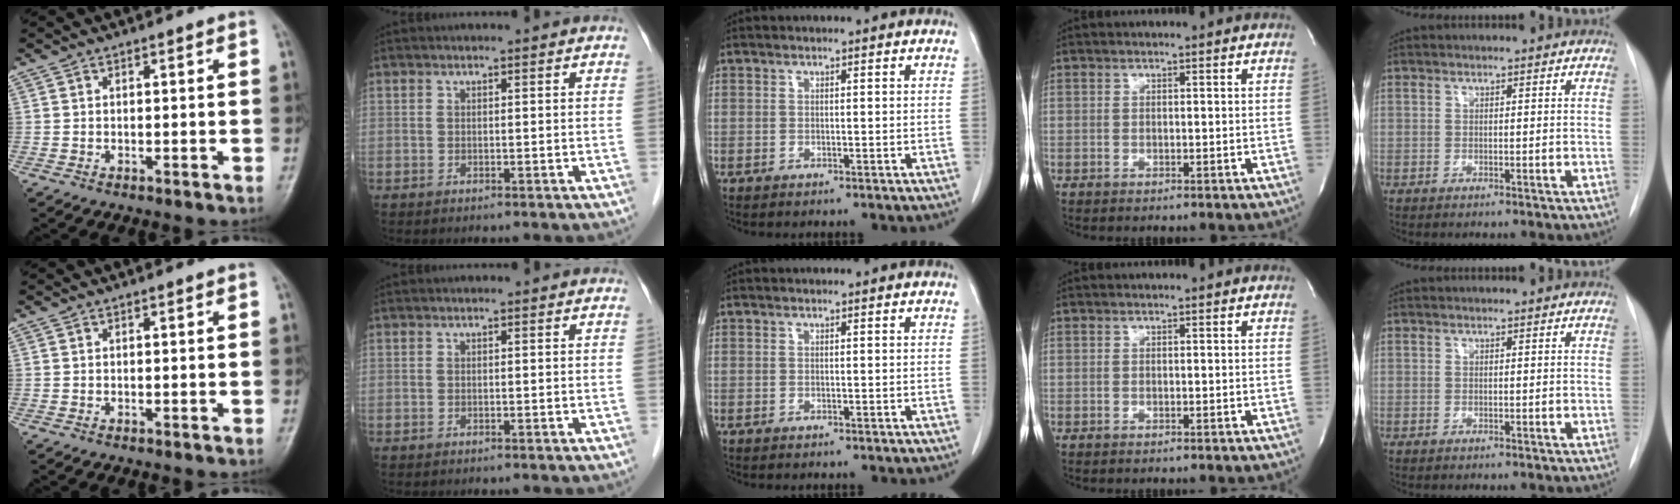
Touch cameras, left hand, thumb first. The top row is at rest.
{}